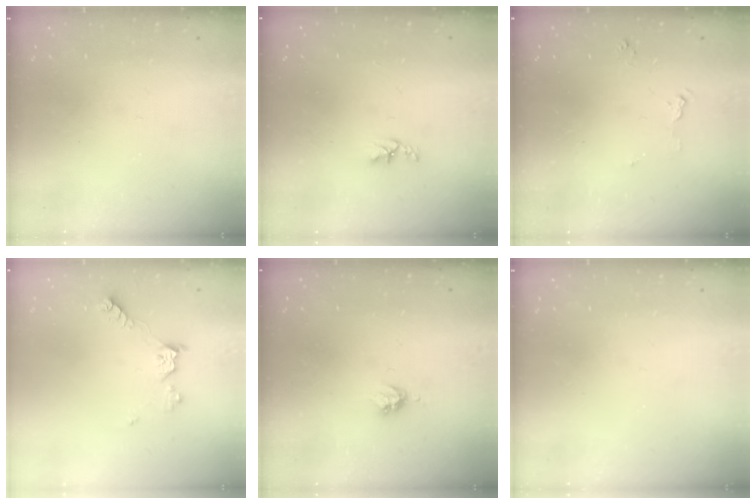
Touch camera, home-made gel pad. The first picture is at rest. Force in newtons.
{"total": 3.3, "press": 3.3, "slide": 0.5}
{"total": 5.4, "press": 5.4, "slide": 0.6}
{"total": 8.8, "press": 8.8, "slide": 0.4}
{"total": 3.2, "press": 3.2, "slide": 0.3}
{"total": 0.0}